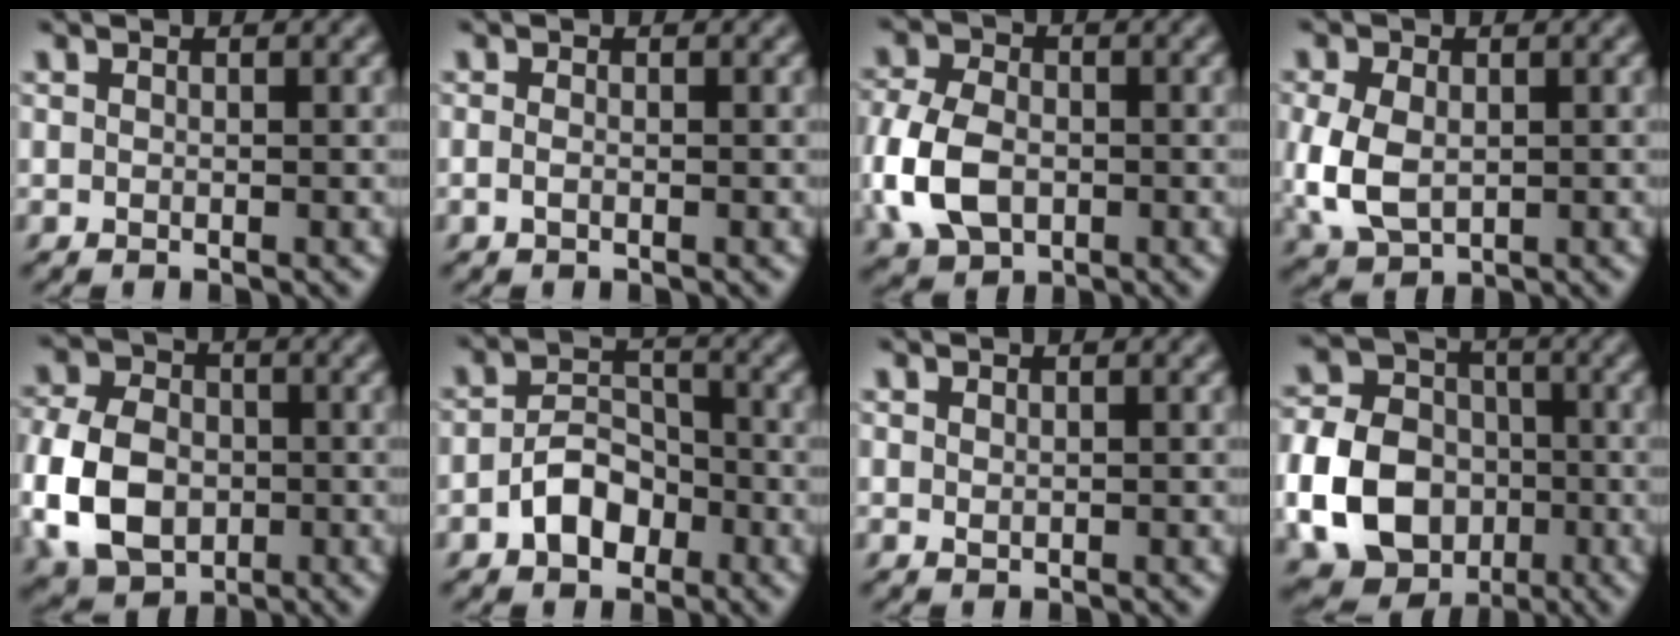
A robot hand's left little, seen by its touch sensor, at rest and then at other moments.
{"total": 0.8, "force": [-0.4, 0.4, 0.6], "torque": [-0.016, 0.002, -0.009]}
{"total": 7.5, "force": [-1.7, 5.2, 5.1], "torque": [-0.135, -0.005, -0.042]}
{"total": 5.5, "force": [-0.5, 3.8, 3.9], "torque": [-0.105, -0.005, -0.007]}
{"total": 9.6, "force": [-2.2, 7.0, 6.2], "torque": [-0.151, -0.007, -0.055]}
{"total": 4.1, "force": [-2.1, 2.6, 2.4], "torque": [-0.042, 0.008, -0.039]}
{"total": 0.0}
{"total": 11.0, "force": [-3.0, 8.8, 6.0], "torque": [-0.132, -0.019, -0.062]}